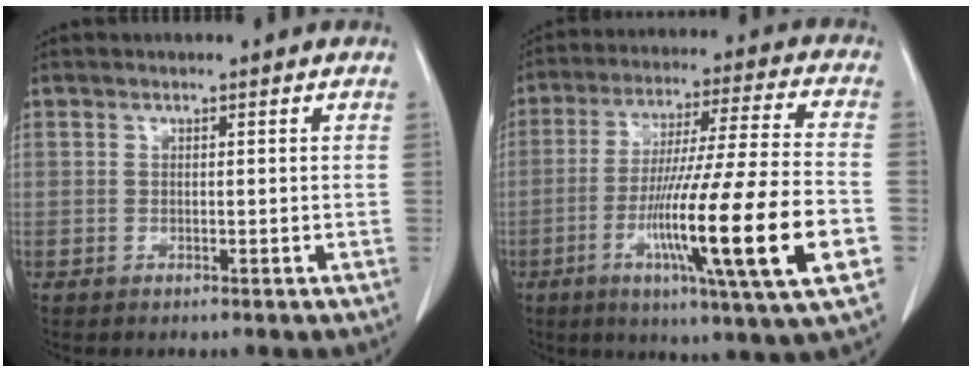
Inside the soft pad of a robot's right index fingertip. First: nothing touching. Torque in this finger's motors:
{"motor_torque": [1.98, -0.16, 0.98, 0.21]}